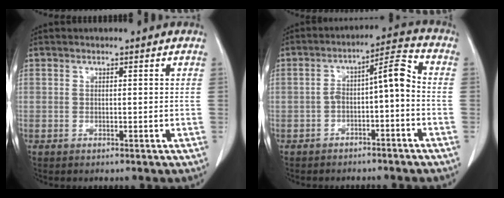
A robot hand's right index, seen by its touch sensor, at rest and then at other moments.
{"total": 6.9, "force": [-1.9, 1.5, 6.5], "torque": [-0.101, 0.038, -0.028]}